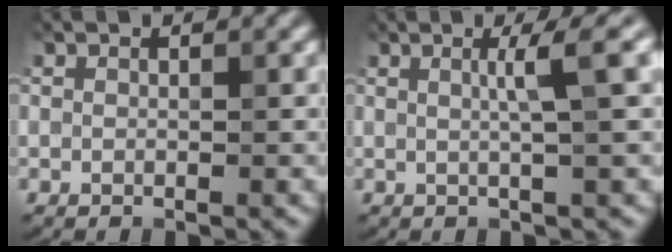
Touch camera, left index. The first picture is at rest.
{"total": 3.1, "force": [0.7, 0.1, 3.0], "torque": [-0.048, 0.014, 0.008]}